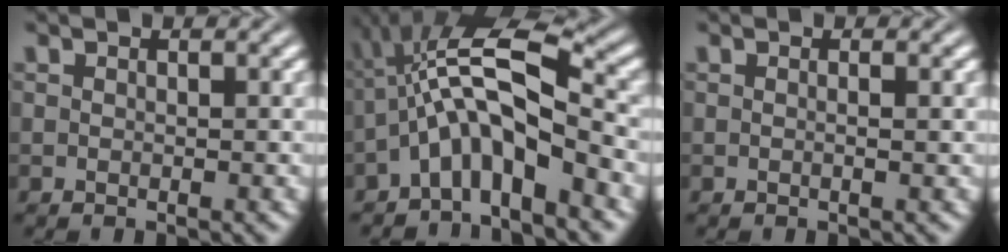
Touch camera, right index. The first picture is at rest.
{"total": 8.2, "force": [0.3, 4.4, 7.0], "torque": [-0.139, -0.008, 0.005]}
{"total": 0.7, "force": [-0.1, -0.4, 0.6], "torque": [-0.011, -0.001, -0.002]}